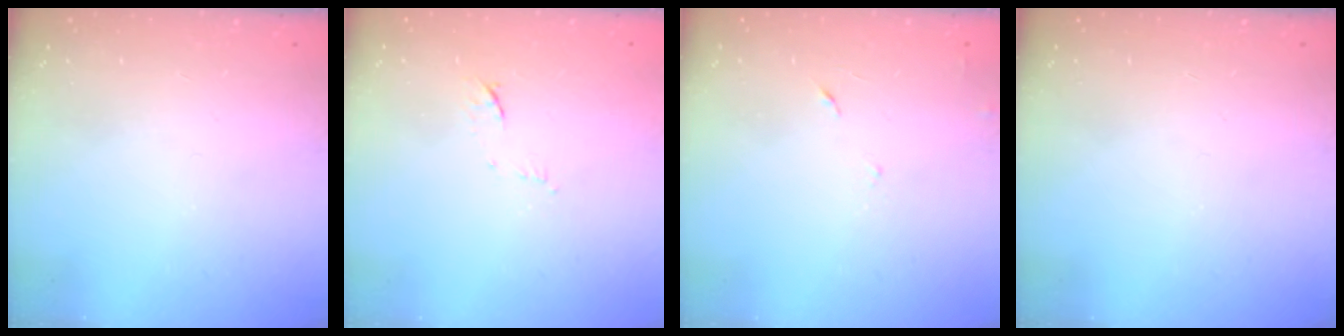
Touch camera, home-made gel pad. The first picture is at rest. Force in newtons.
{"total": 6.2, "press": 6.2, "slide": 0.9}
{"total": 3.9, "press": 3.8, "slide": 0.9}
{"total": 0.0}